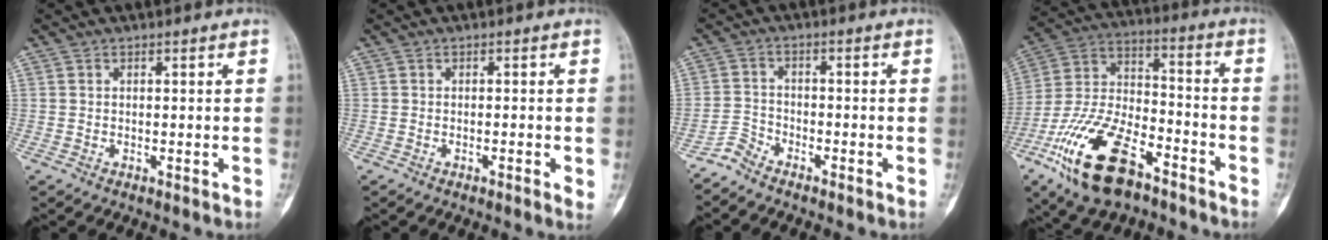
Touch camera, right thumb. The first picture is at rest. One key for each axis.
{"total": 1.8, "fx": -0.4, "fy": 0.3, "fz": 1.7, "tx": -0.028, "ty": -0.002, "tz": -0.007}
{"total": 3.1, "fx": -3.0, "fy": 0.8, "fz": 0.2, "tx": -0.004, "ty": 0.004, "tz": -0.068}
{"total": 20.6, "fx": -11.7, "fy": 9.4, "fz": 14.1, "tx": -0.282, "ty": 0.058, "tz": -0.216}